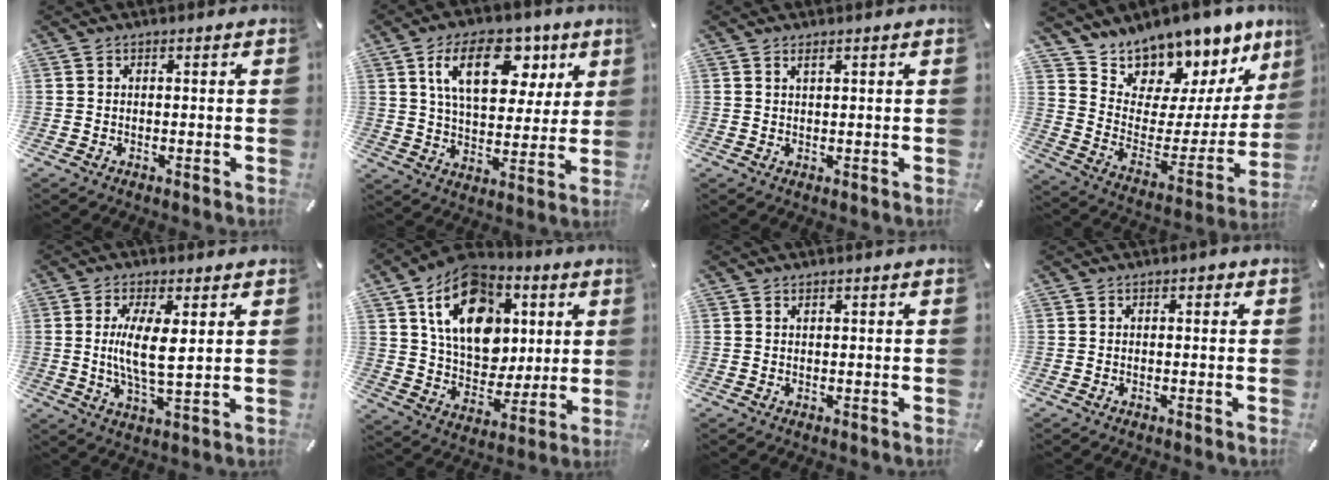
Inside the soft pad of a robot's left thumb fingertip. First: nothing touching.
{"total": 17.7, "force": [7.4, 10.1, 12.5], "torque": [-0.188, -0.005, 0.123]}
{"total": 1.3, "force": [1.0, 0.4, 0.8], "torque": [-0.017, -0.001, 0.018]}
{"total": 11.9, "force": [11.1, 3.7, -1.9], "torque": [0.022, -0.139, 0.192]}
{"total": 9.6, "force": [1.8, 3.2, 8.9], "torque": [-0.176, -0.012, 0.022]}
{"total": 18.8, "force": [6.9, 13.8, 10.9], "torque": [-0.179, -0.023, 0.128]}
{"total": 0.6, "force": [0.4, 0.4, 0.2], "torque": [-0.005, -0.001, 0.009]}
{"total": 0.7, "force": [0.1, 0.6, 0.2], "torque": [-0.003, 0.005, 0.000]}